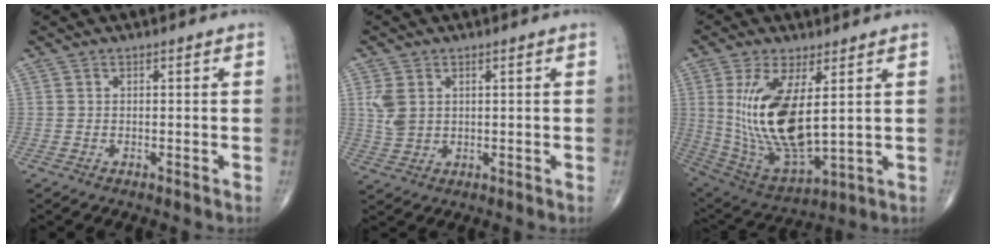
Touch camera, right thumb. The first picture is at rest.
{"total": 5.0, "force": [1.3, 3.6, 3.2], "torque": [-0.068, -0.005, 0.034]}
{"total": 18.3, "force": [3.2, 7.5, 16.4], "torque": [-0.324, -0.028, 0.083]}